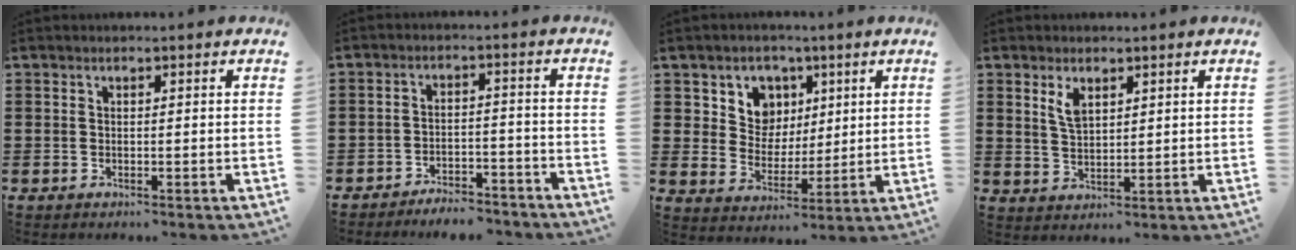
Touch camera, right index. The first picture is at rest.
{"total": 4.0, "force": [-4.0, 0.3, 0.3], "torque": [-0.009, 0.004, -0.082]}
{"total": 6.6, "force": [3.2, 5.7, 1.1], "torque": [-0.043, -0.002, 0.056]}
{"total": 3.4, "force": [2.0, 1.6, 2.3], "torque": [-0.052, 0.004, 0.036]}